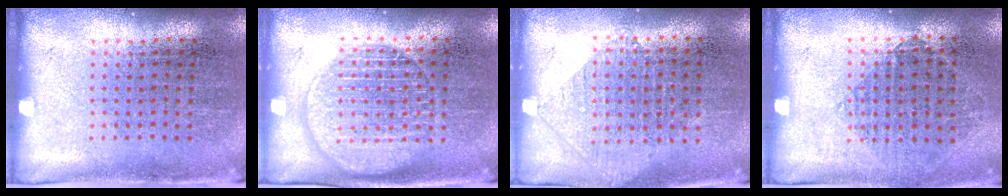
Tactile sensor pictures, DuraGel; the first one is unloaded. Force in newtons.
{"total": 1.8, "press": 1.8, "slide": 0.2}
{"total": 1.0, "press": 0.9, "slide": 0.4}
{"total": 0.9, "press": 0.8, "slide": 0.3}